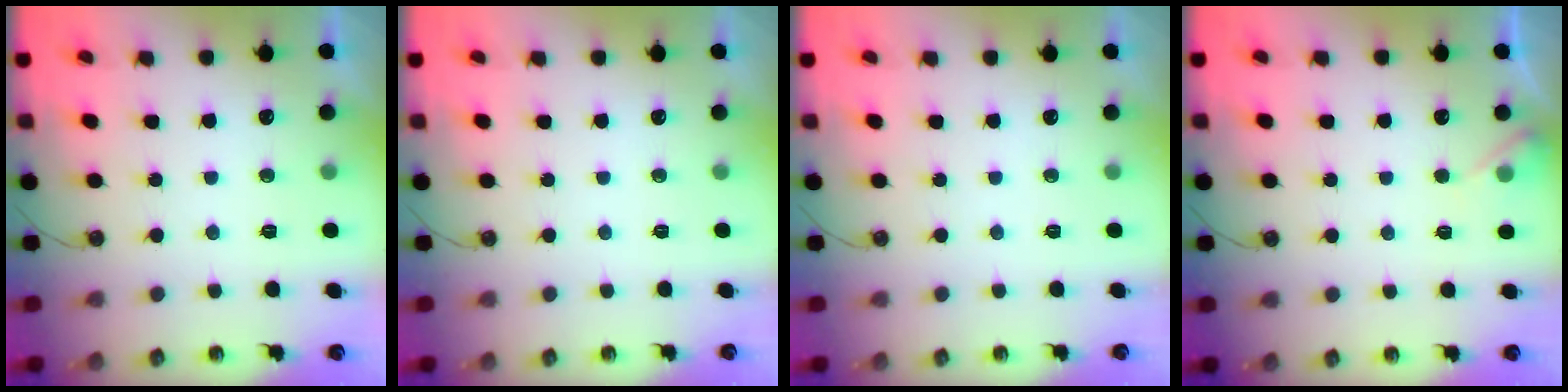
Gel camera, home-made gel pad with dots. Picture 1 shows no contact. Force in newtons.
{"total": 0.0}
{"total": 0.0}
{"total": 5.3, "press": 5.2, "slide": 0.7}